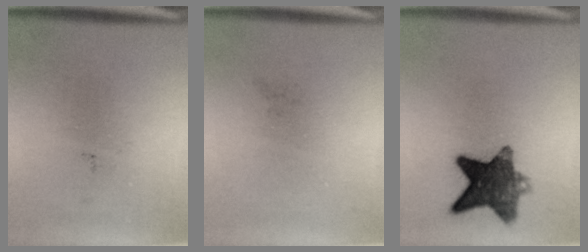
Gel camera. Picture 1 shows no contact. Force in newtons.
{"total": 0.0}
{"total": 9.5}